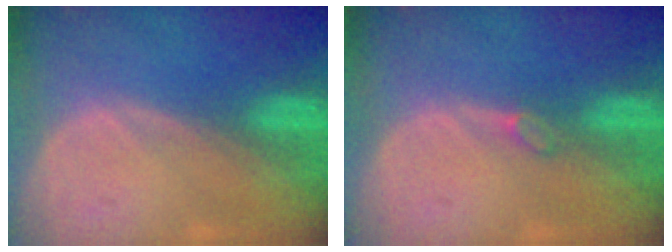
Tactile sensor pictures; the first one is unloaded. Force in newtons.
{"total": 1.2, "press": 1.1, "slide": 0.2}